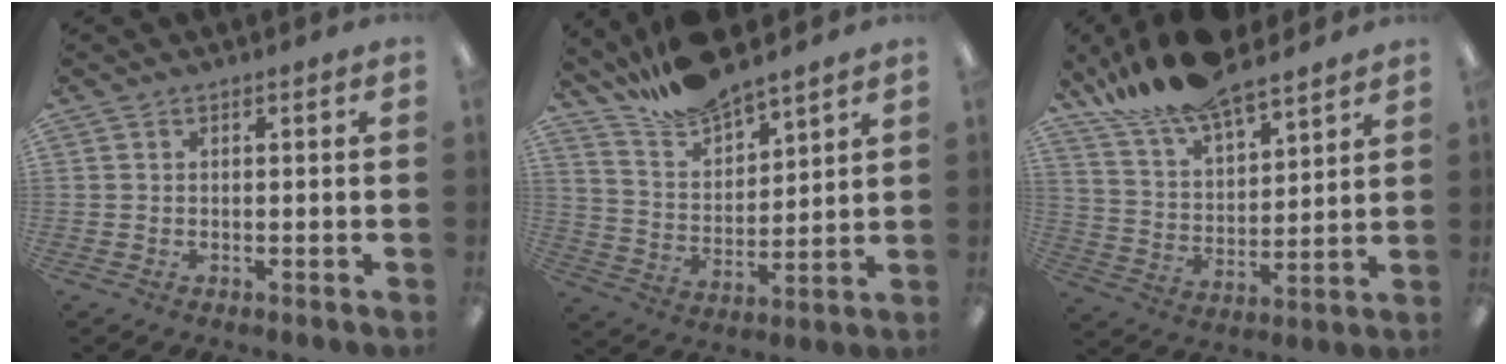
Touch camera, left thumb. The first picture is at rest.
{"total": 12.1, "force": [11.4, 2.4, 3.3], "torque": [-0.081, -0.080, 0.213]}
{"total": 16.0, "force": [13.8, 4.5, 6.7], "torque": [-0.141, -0.083, 0.249]}